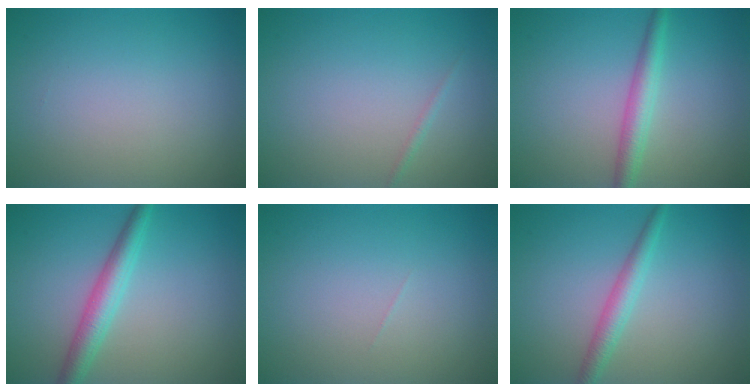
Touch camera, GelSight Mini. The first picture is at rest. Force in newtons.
{"total": 0.6, "press": 0.5, "slide": 0.0}
{"total": 2.7, "press": 2.7, "slide": 0.0}
{"total": 3.3, "press": 3.3, "slide": 0.2}
{"total": 0.0}
{"total": 2.3, "press": 2.3, "slide": 0.1}